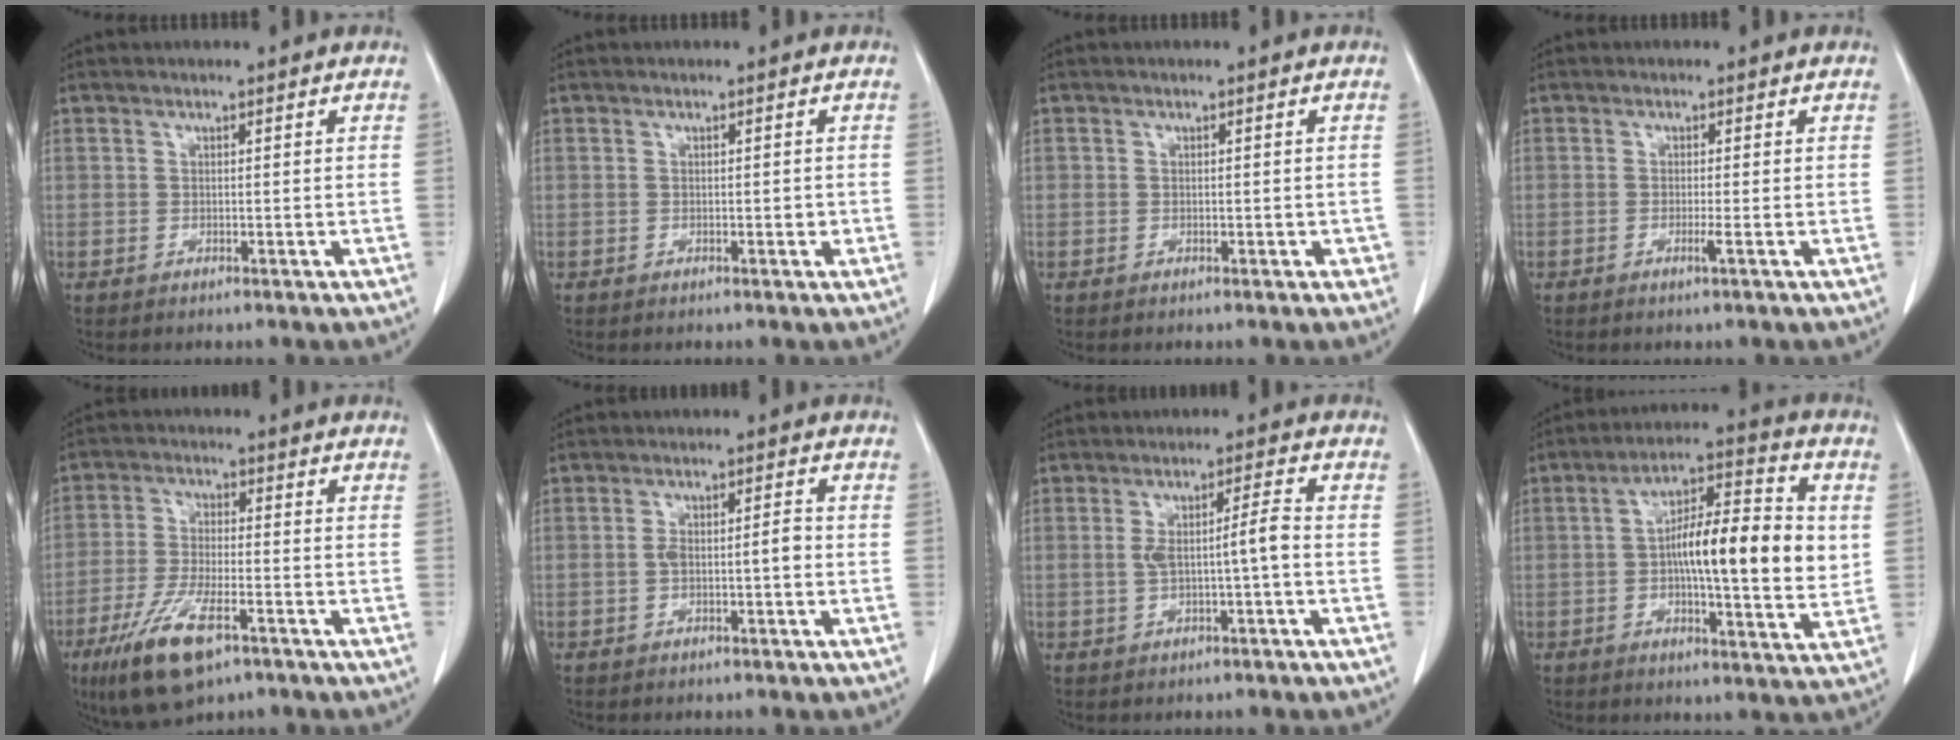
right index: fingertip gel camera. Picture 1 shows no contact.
{"total": 0.8, "force": [-0.2, 0.5, 0.7], "torque": [-0.010, 0.002, -0.002]}
{"total": 1.2, "force": [-0.3, 1.1, 0.6], "torque": [-0.004, 0.012, -0.003]}
{"total": 1.3, "force": [-0.5, -0.3, 1.1], "torque": [-0.020, -0.002, -0.010]}
{"total": 11.1, "force": [-6.3, 3.3, 8.5], "torque": [-0.173, -0.018, -0.106]}
{"total": 3.6, "force": [-0.7, 1.0, 3.4], "torque": [-0.062, 0.013, -0.007]}
{"total": 4.7, "force": [-0.6, 0.1, 4.6], "torque": [-0.081, 0.016, -0.003]}
{"total": 15.4, "force": [0.8, 3.3, 15.1], "torque": [-0.244, 0.017, 0.003]}